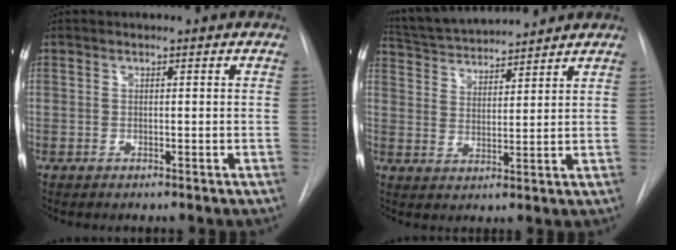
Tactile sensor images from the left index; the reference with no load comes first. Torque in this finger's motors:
{"motor_torque": [-0.34, -1.31, 0.14, 0.08]}